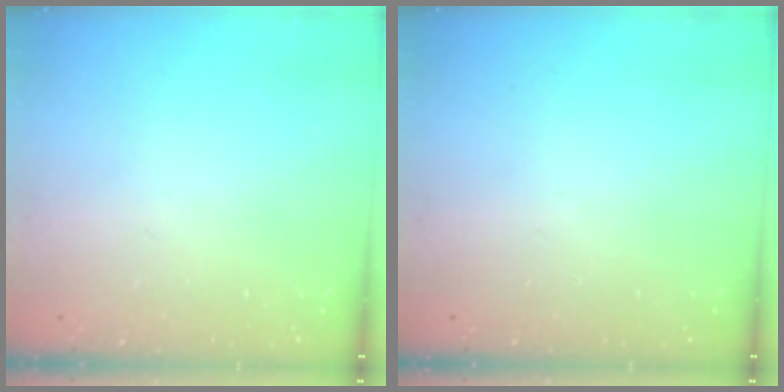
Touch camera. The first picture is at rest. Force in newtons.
{"total": 0.0}